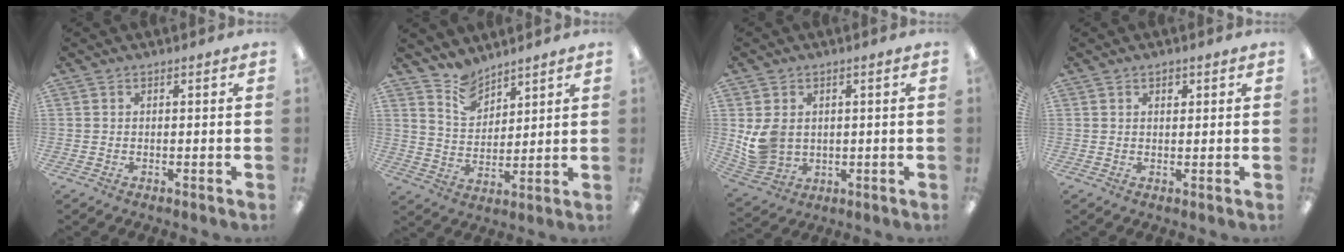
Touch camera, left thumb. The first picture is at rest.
{"total": 7.6, "force": [6.6, 3.7, 1.4], "torque": [-0.037, -0.037, 0.125]}
{"total": 7.3, "force": [1.1, 6.1, 3.8], "torque": [-0.080, 0.005, 0.024]}
{"total": 1.5, "force": [1.0, 0.9, 0.8], "torque": [-0.002, -0.004, 0.014]}